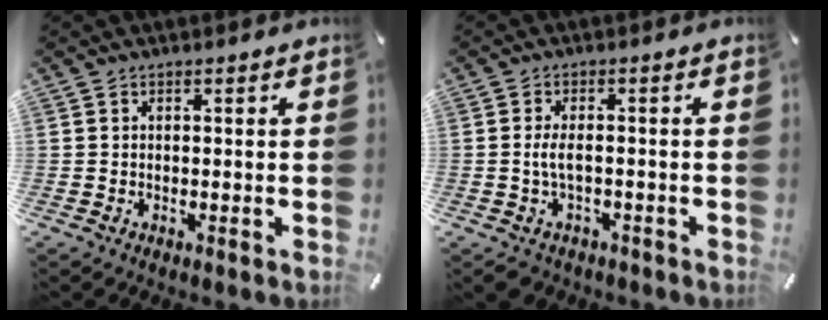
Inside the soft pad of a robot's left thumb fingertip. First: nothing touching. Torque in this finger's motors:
{"motor_torque": [0.58, 0.95, 0.68, 0.63, 0.10]}